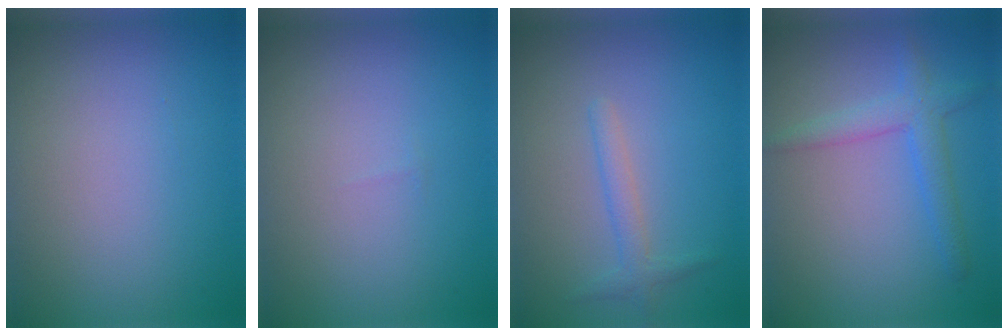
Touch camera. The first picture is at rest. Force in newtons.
{"total": 0.0}
{"total": 1.6, "press": 1.6, "slide": 0.1}
{"total": 2.8, "press": 2.8, "slide": 0.2}